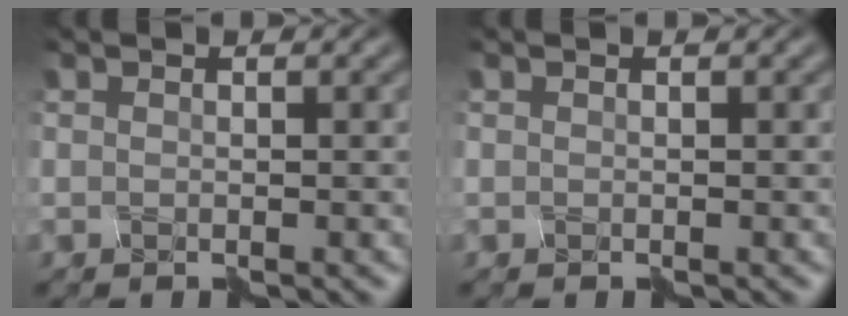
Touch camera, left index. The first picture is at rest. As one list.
[{"total": 0.0}]